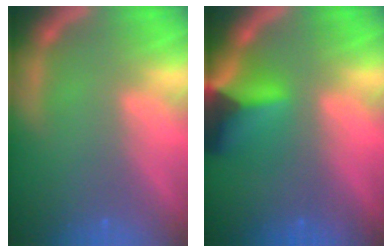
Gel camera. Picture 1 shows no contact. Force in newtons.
{"total": 7.4}